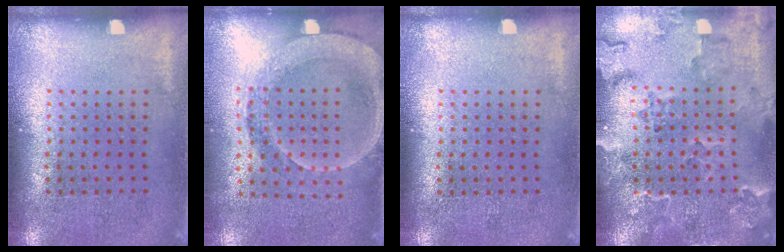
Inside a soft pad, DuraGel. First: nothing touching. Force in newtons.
{"total": 1.7, "press": 1.6, "slide": 0.7}
{"total": 0.0}
{"total": 2.4, "press": 2.2, "slide": 1.1}